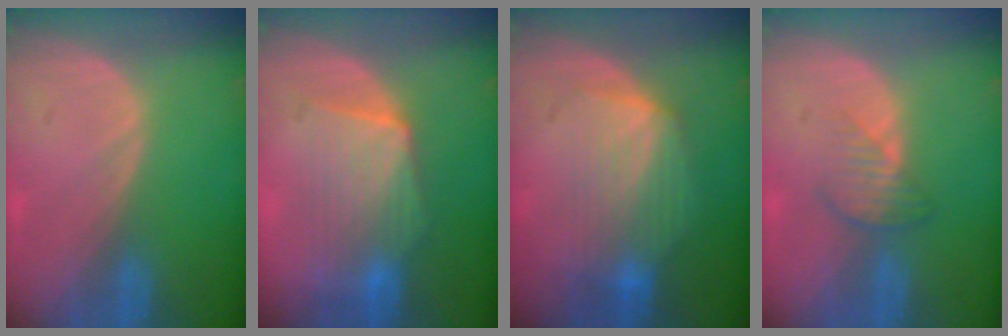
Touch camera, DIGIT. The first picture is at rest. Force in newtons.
{"total": 7.4, "press": 7.4, "slide": 0.4}
{"total": 7.4, "press": 7.3, "slide": 1.4}
{"total": 3.6, "press": 3.1, "slide": 1.7}